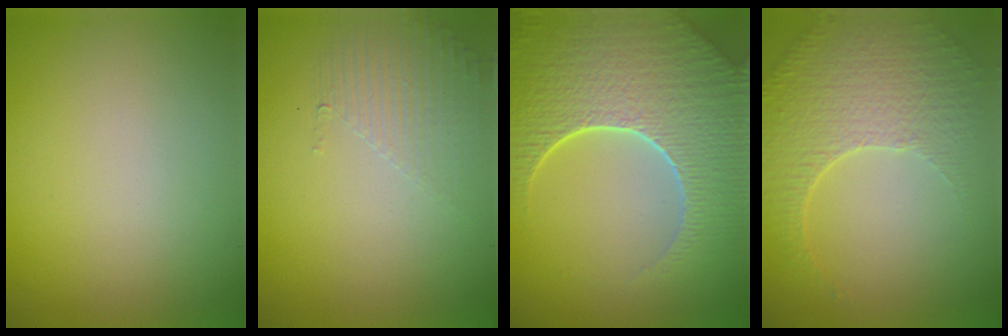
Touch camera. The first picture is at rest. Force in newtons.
{"total": 1.6, "press": 0.7, "slide": 1.4}
{"total": 9.4, "press": 6.7, "slide": 6.6}
{"total": 5.3, "press": 3.7, "slide": 3.8}